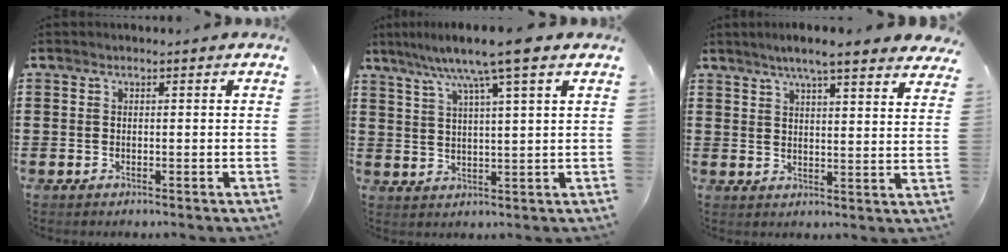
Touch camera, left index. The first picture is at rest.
{"total": 7.9, "force": [5.5, -0.2, 5.6], "torque": [-0.125, -0.012, 0.092]}
{"total": 5.4, "force": [4.7, 0.0, 2.6], "torque": [-0.067, -0.013, 0.082]}